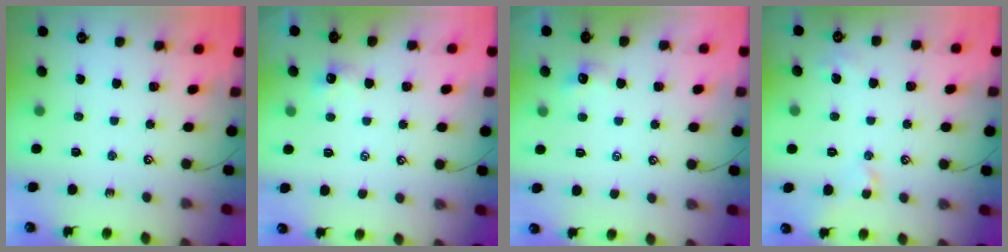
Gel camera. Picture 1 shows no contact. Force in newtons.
{"total": 0.0}
{"total": 0.7, "press": 0.3, "slide": 0.6}
{"total": 1.1, "press": 0.9, "slide": 0.7}